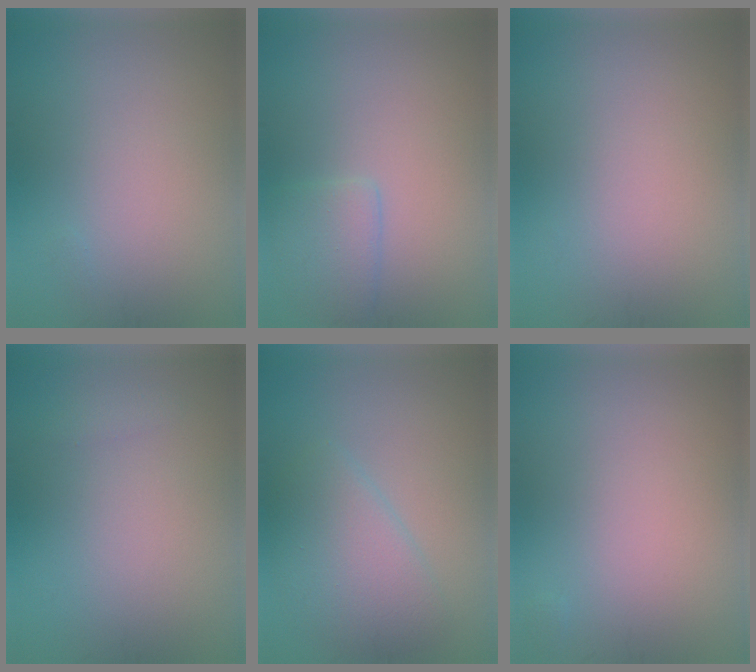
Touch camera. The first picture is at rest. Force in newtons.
{"total": 2.3, "press": 2.3, "slide": 0.1}
{"total": 0.0}
{"total": 0.5, "press": 0.5, "slide": 0.1}
{"total": 4.4, "press": 4.4, "slide": 0.2}
{"total": 0.0}